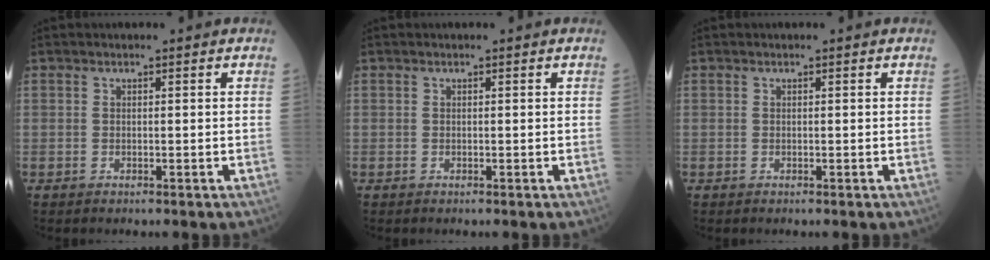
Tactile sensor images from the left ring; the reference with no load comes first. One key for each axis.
{"total": 0.0}
{"total": 0.0}